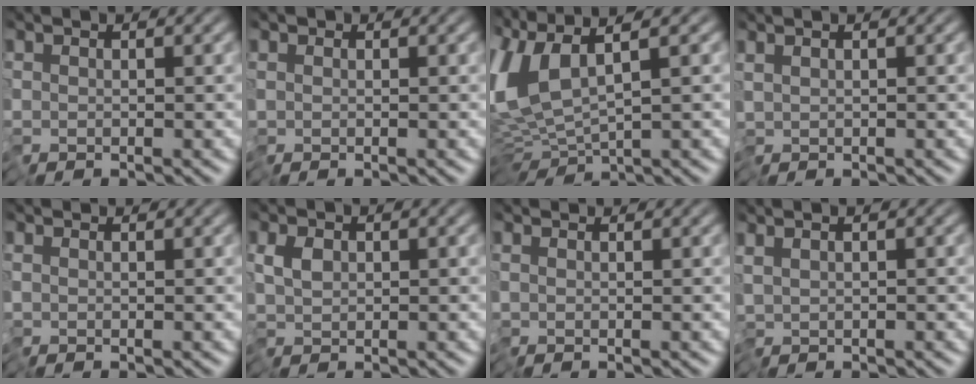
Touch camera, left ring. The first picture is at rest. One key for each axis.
{"total": 0.9, "fx": 0.2, "fy": 0.9, "fz": 0.3, "tx": -0.011, "ty": 0.002, "tz": 0.001}
{"total": 9.9, "fx": 2.4, "fy": 4.1, "fz": 8.6, "tx": -0.218, "ty": 0.006, "tz": 0.053}
{"total": 0.7, "fx": 0.3, "fy": 0.2, "fz": 0.6, "tx": -0.020, "ty": 0.003, "tz": 0.007}
{"total": 0.8, "fx": 0.7, "fy": 0.2, "fz": 0.3, "tx": -0.008, "ty": 0.008, "tz": 0.011}
{"total": 1.6, "fx": -0.2, "fy": 1.1, "fz": 1.1, "tx": -0.026, "ty": 0.001, "tz": -0.009}
{"total": 1.1, "fx": 1.0, "fy": 0.1, "fz": 0.3, "tx": -0.013, "ty": 0.007, "tz": 0.016}
{"total": 1.1, "fx": 0.4, "fy": 0.3, "fz": 1.0, "tx": -0.029, "ty": 0.005, "tz": 0.009}